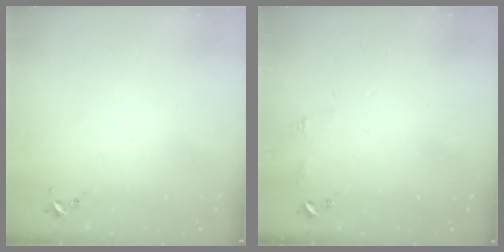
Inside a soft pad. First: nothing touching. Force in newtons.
{"total": 4.5, "press": 4.5, "slide": 0.5}